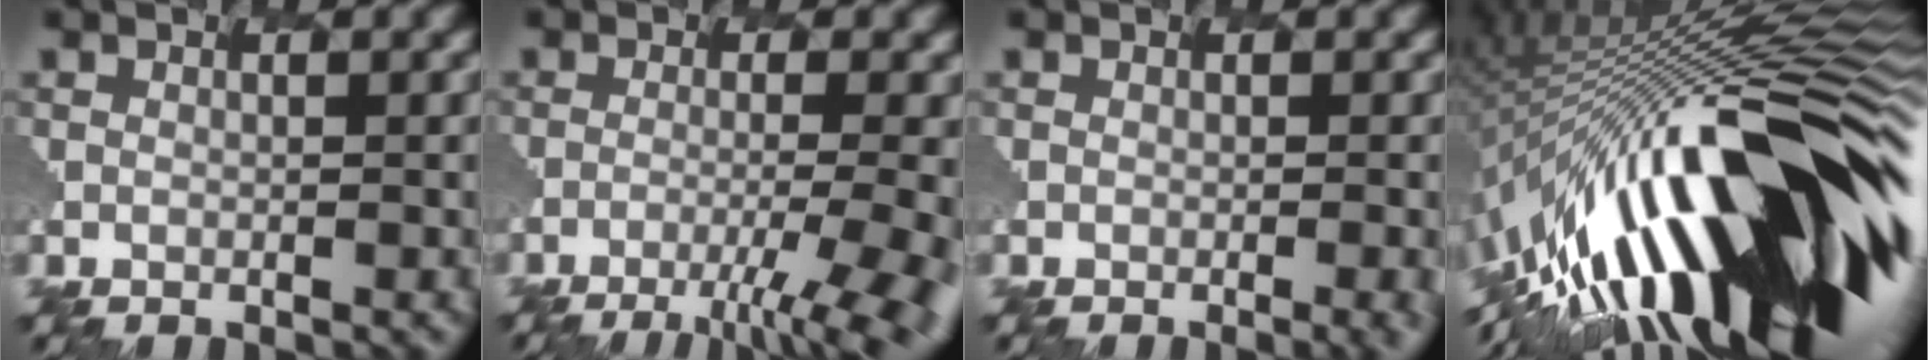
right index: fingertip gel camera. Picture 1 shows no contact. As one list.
[{"total": 7.7, "force": [-4.8, 1.3, 5.8], "torque": [-0.099, -0.021, -0.065]}, {"total": 3.1, "force": [-1.1, 0.9, 2.7], "torque": [-0.027, 0.002, -0.008]}, {"total": 18.1, "force": [-3.8, 6.6, 16.4], "torque": [-0.261, 0.009, -0.094]}]